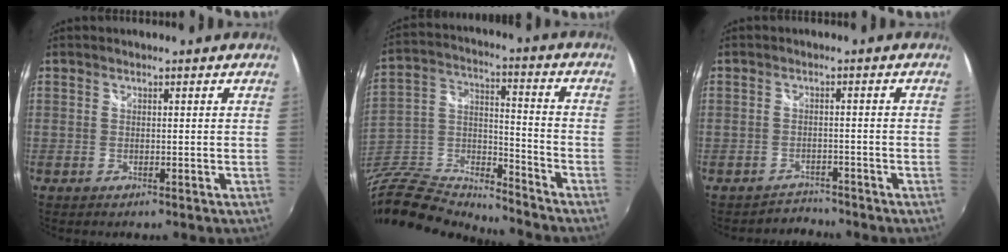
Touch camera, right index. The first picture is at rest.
{"total": 18.2, "force": [-15.4, 6.1, 7.5], "torque": [-0.187, -0.002, -0.296]}
{"total": 3.1, "force": [-2.7, 1.1, -1.0], "torque": [0.009, 0.012, -0.048]}